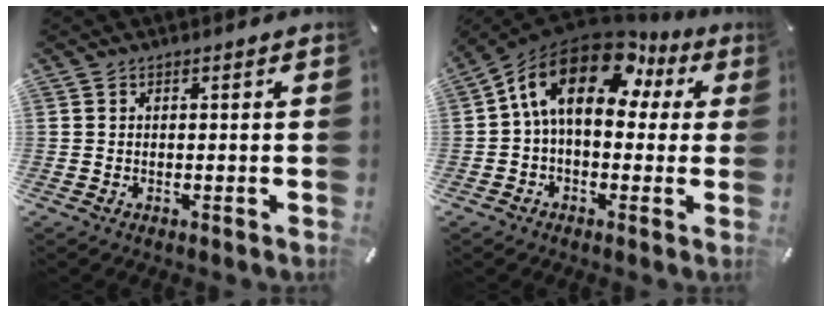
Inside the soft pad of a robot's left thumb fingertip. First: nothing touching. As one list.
[{"total": 17.4, "force": [5.5, 10.3, 12.9], "torque": [-0.240, -0.013, 0.091]}]